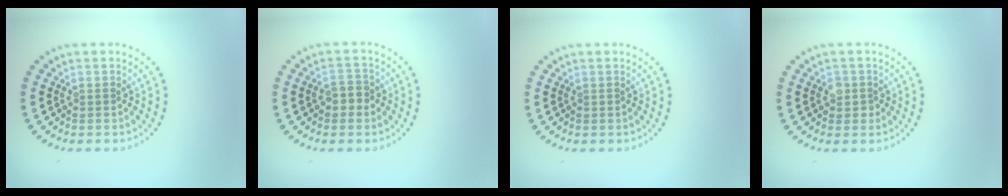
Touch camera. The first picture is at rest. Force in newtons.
{"total": 1.9, "press": 1.8, "slide": 0.6}
{"total": 0.0}
{"total": 1.5, "press": 1.3, "slide": 0.6}